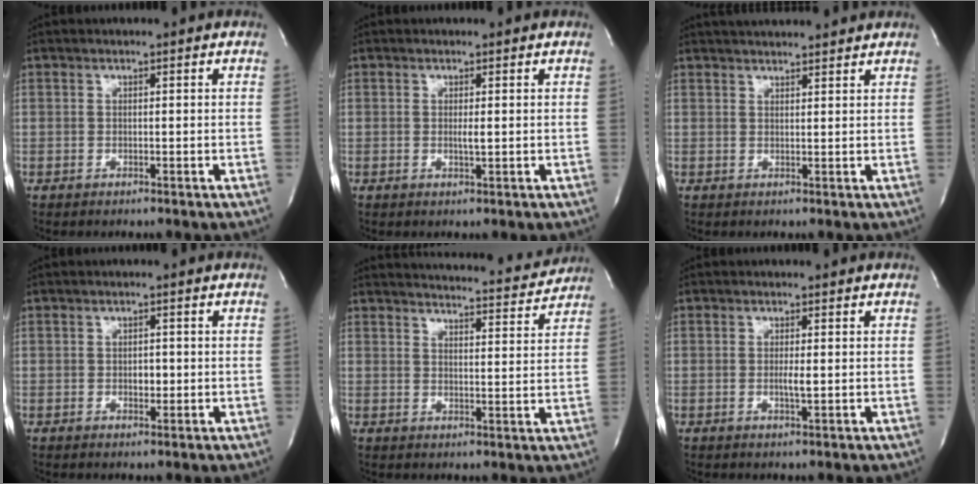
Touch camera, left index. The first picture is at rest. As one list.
[{"total": 1.0, "force": [-0.2, 0.1, 1.0], "torque": [-0.025, -0.006, -0.004]}, {"total": 5.4, "force": [5.2, 0.7, 1.5], "torque": [-0.016, 0.022, 0.055]}, {"total": 1.6, "force": [-0.5, 1.0, 1.1], "torque": [-0.017, -0.002, -0.008]}, {"total": 13.2, "force": [13.0, 0.9, 2.2], "torque": [-0.026, -0.032, 0.153]}, {"total": 1.5, "force": [-0.4, 0.1, 1.5], "torque": [-0.031, -0.006, -0.007]}]